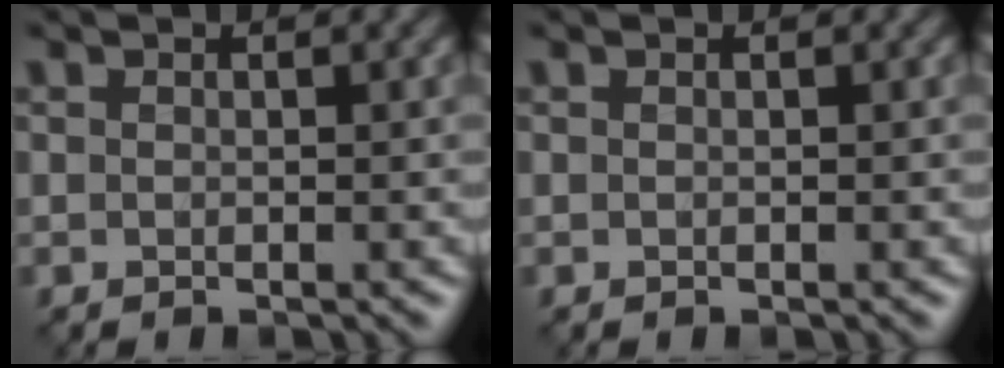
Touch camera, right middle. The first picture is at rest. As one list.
[{"total": 0.0}]